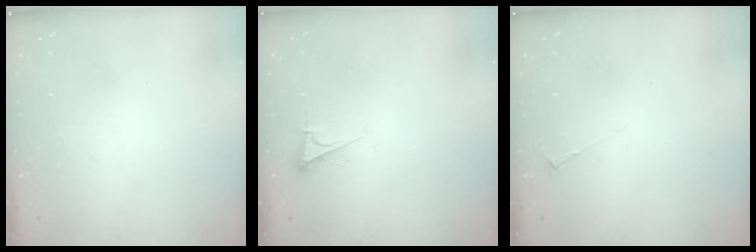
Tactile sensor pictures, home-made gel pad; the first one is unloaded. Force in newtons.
{"total": 3.4, "press": 3.4, "slide": 0.4}
{"total": 2.1, "press": 2.0, "slide": 0.4}